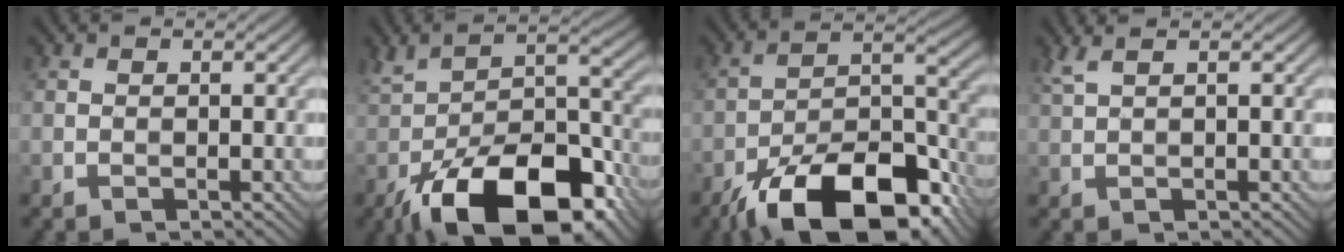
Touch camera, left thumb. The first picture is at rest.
{"total": 16.9, "force": [-9.3, 7.5, 12.0], "torque": [-0.199, -0.021, -0.160]}
{"total": 17.6, "force": [-12.3, 6.7, 10.6], "torque": [-0.183, -0.010, -0.199]}
{"total": 2.1, "force": [1.2, 0.5, 1.7], "torque": [-0.036, 0.009, 0.024]}